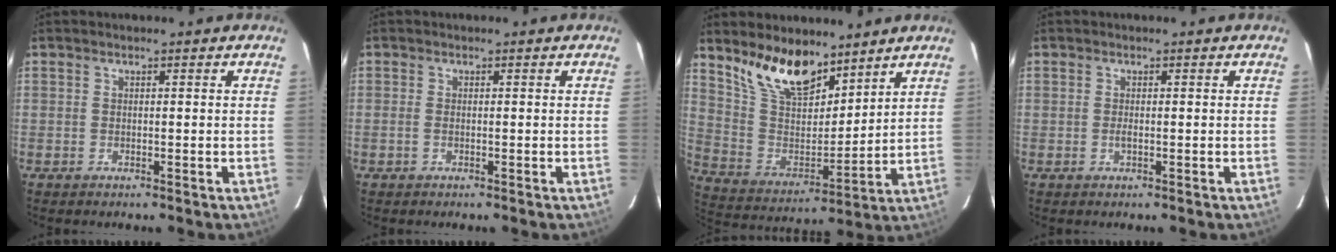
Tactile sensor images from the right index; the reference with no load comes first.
{"total": 1.1, "force": [-0.5, 0.6, 0.8], "torque": [-0.020, 0.000, -0.010]}
{"total": 14.6, "force": [10.8, 6.2, 7.7], "torque": [-0.158, 0.005, 0.215]}
{"total": 1.0, "force": [-0.3, 0.5, 0.9], "torque": [-0.018, 0.000, -0.006]}